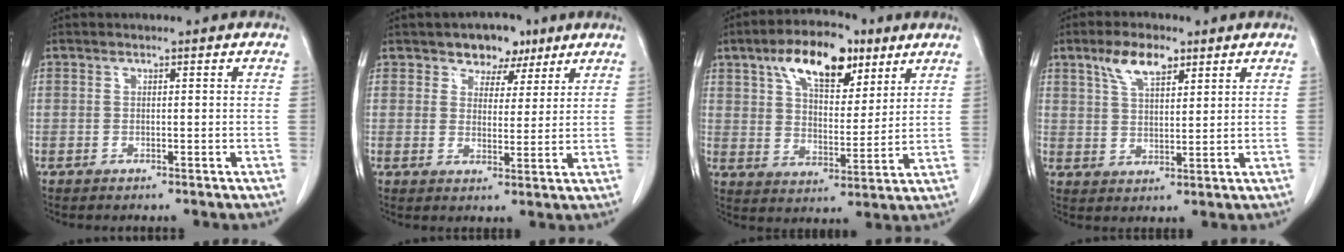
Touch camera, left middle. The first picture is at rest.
{"total": 5.7, "force": [3.9, 3.7, 1.8], "torque": [-0.017, 0.004, 0.062]}
{"total": 13.1, "force": [7.5, 5.8, 9.1], "torque": [-0.149, 0.019, 0.126]}
{"total": 6.4, "force": [4.0, 2.4, 4.4], "torque": [-0.089, 0.008, 0.075]}